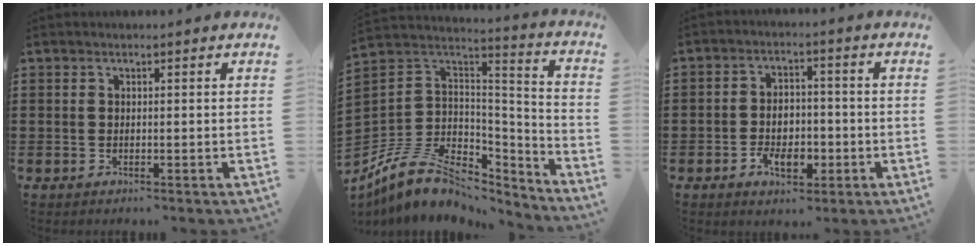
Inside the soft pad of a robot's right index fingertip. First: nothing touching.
{"total": 10.7, "force": [-6.1, 6.9, 5.4], "torque": [-0.134, 0.012, -0.117]}
{"total": 5.7, "force": [-1.9, 3.4, 4.1], "torque": [-0.056, 0.002, -0.033]}